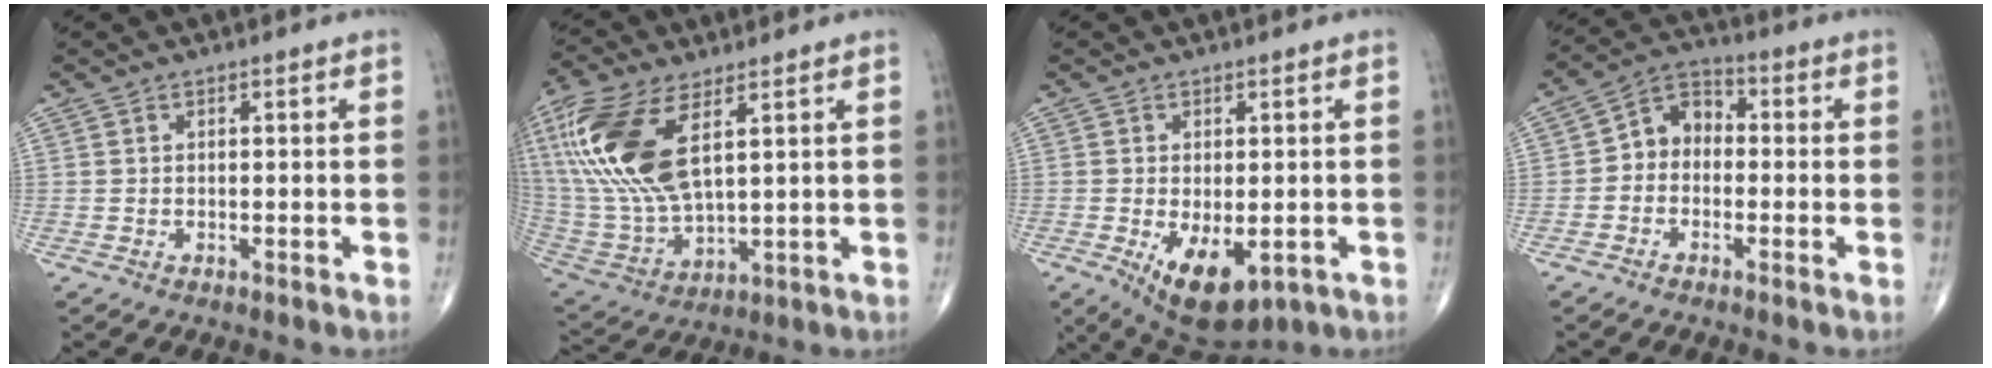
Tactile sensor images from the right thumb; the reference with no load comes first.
{"total": 20.1, "force": [6.9, 9.0, 16.6], "torque": [-0.371, -0.020, 0.139]}
{"total": 9.9, "force": [-3.1, 5.1, 7.9], "torque": [-0.116, -0.012, -0.033]}
{"total": 6.6, "force": [-0.8, 5.2, 4.0], "torque": [-0.040, 0.029, -0.035]}